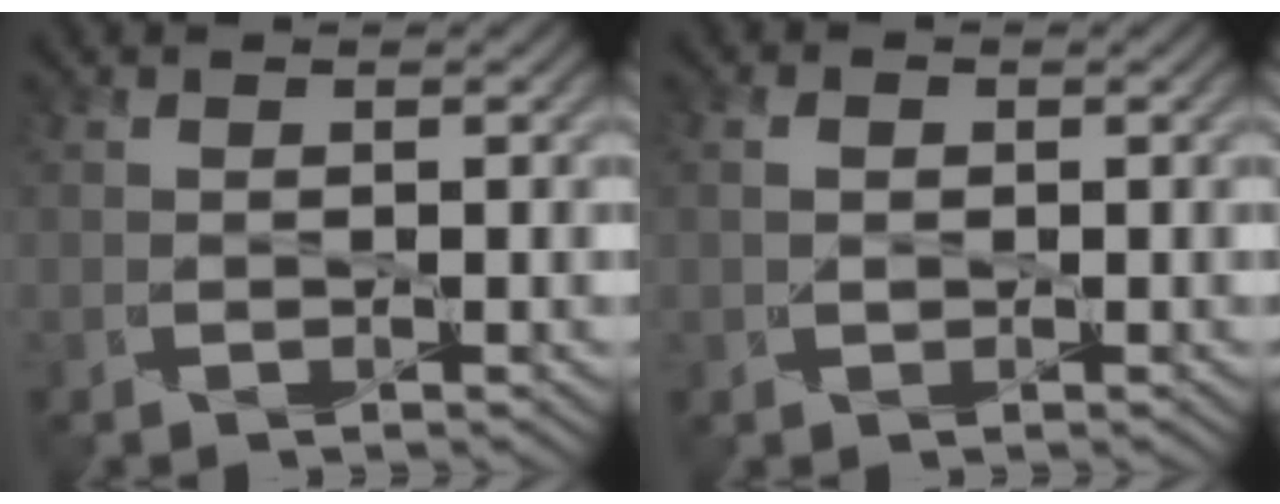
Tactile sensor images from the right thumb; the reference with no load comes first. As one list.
[{"total": 0.9, "force": [0.2, 0.9, 0.1], "torque": [0.000, 0.002, 0.005]}]